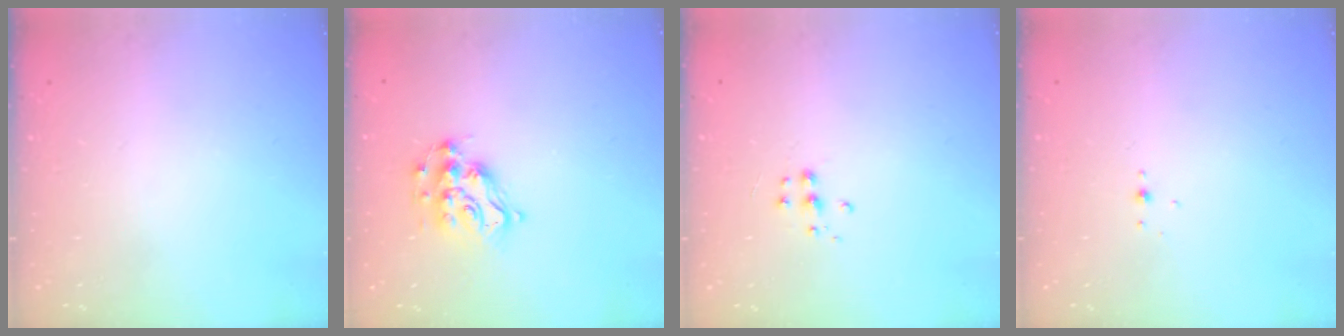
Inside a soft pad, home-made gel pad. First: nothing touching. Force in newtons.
{"total": 11.1, "press": 11.1, "slide": 0.6}
{"total": 4.7, "press": 4.6, "slide": 0.3}
{"total": 3.0, "press": 2.9, "slide": 0.8}